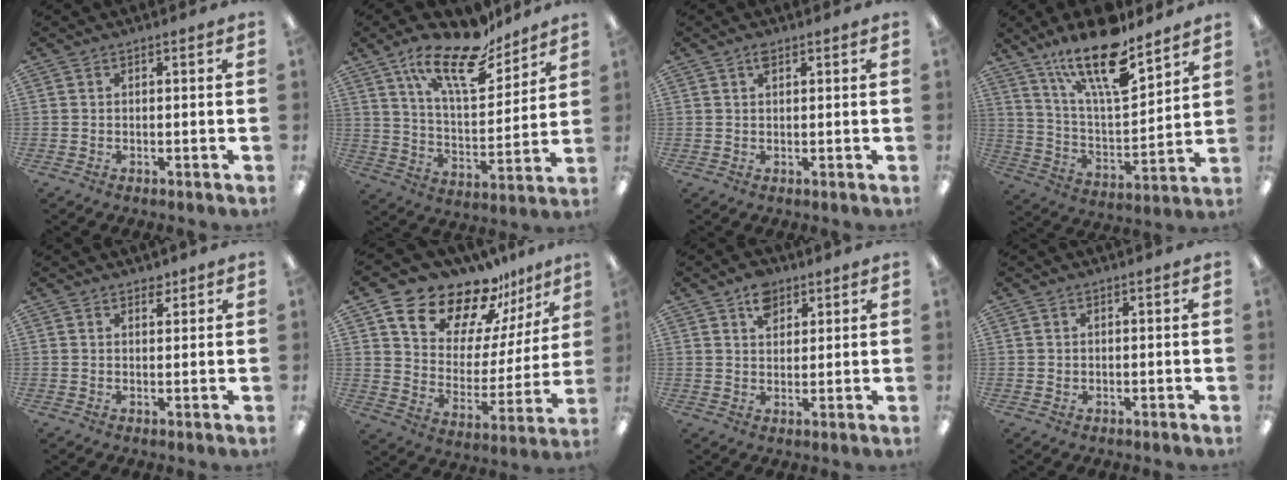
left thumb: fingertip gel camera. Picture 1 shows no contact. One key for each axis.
{"total": 19.8, "fx": 13.9, "fy": 7.6, "fz": 11.9, "tx": -0.197, "ty": -0.078, "tz": 0.237}
{"total": 2.1, "fx": 1.3, "fy": 1.0, "fz": 1.4, "tx": -0.023, "ty": -0.001, "tz": 0.020}
{"total": 20.6, "fx": 14.7, "fy": 6.6, "fz": 12.9, "tx": -0.213, "ty": -0.089, "tz": 0.247}
{"total": 2.3, "fx": 1.8, "fy": 1.2, "fz": 0.8, "tx": 0.000, "ty": -0.007, "tz": 0.030}
{"total": 16.1, "fx": 14.0, "fy": 6.9, "fz": 3.8, "tx": -0.085, "ty": -0.121, "tz": 0.251}
{"total": 6.4, "fx": 4.0, "fy": 4.2, "fz": 2.7, "tx": -0.035, "ty": -0.010, "tz": 0.070}
{"total": 0.7, "fx": 0.3, "fy": 0.6, "fz": 0.0, "tx": -0.001, "ty": 0.003, "tz": 0.005}